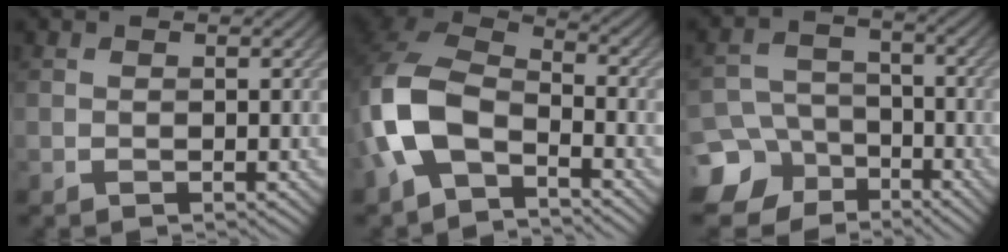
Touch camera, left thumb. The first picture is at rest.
{"total": 10.2, "force": [-4.4, 5.5, 7.4], "torque": [-0.170, 0.001, -0.104]}
{"total": 10.8, "force": [-6.5, 8.2, 2.9], "torque": [-0.078, -0.032, -0.130]}